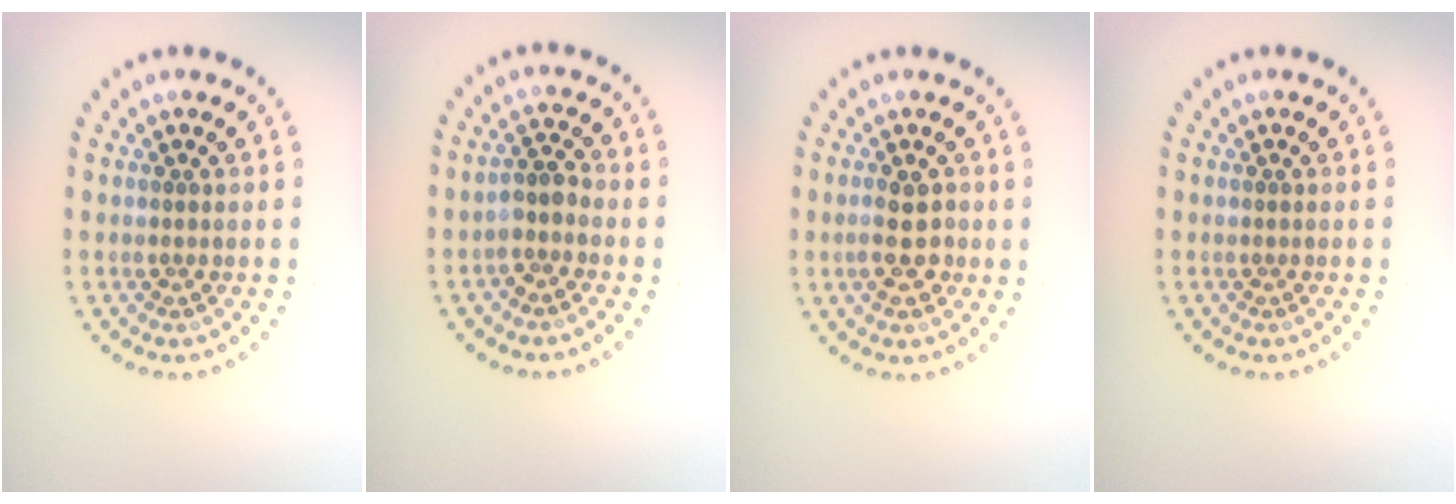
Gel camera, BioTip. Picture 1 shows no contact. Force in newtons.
{"total": 1.9, "press": 1.6, "slide": 1.0}
{"total": 3.0, "press": 2.9, "slide": 0.4}
{"total": 0.0}